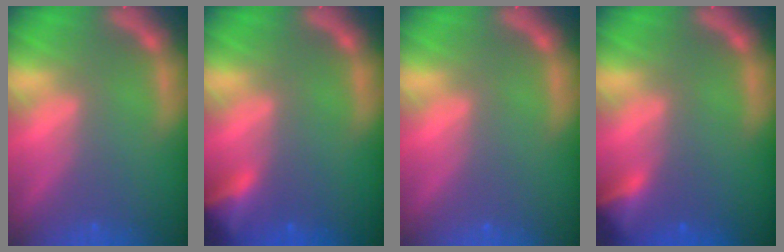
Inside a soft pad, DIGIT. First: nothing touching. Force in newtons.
{"total": 3.5}
{"total": 0.0}
{"total": 2.9}